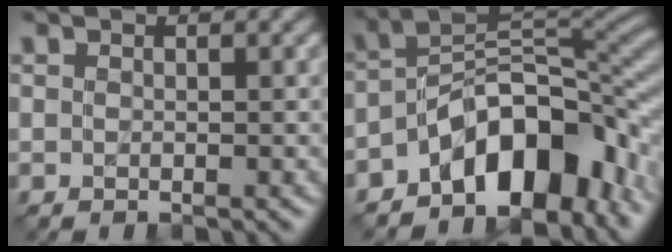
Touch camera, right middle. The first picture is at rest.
{"total": 10.4, "force": [-5.4, 4.9, 7.4], "torque": [-0.085, 0.018, -0.102]}